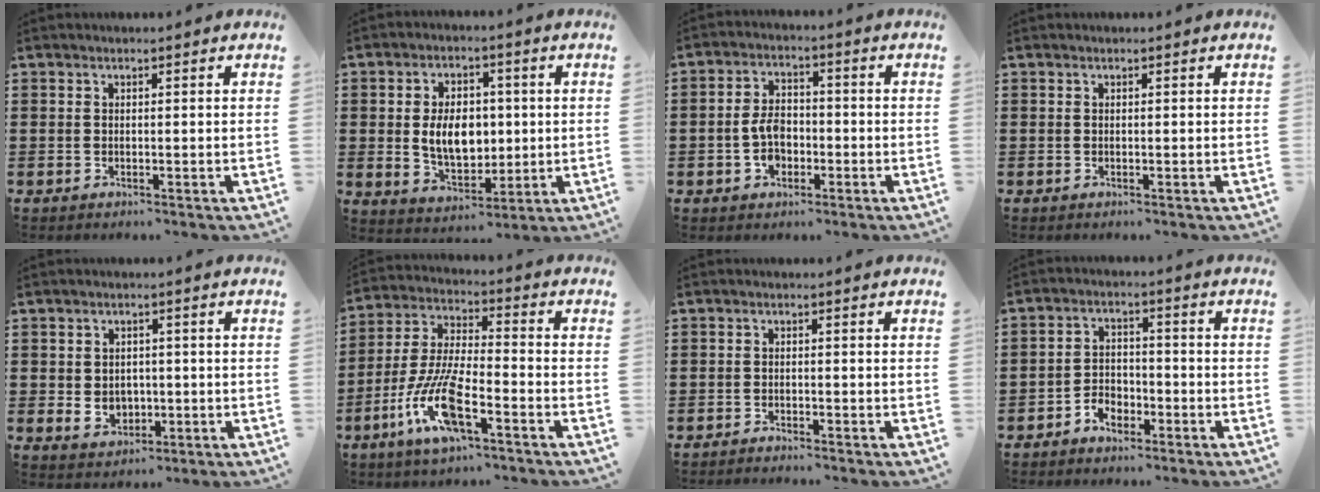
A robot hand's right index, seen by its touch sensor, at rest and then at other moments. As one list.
[{"total": 8.0, "force": [0.4, 5.4, 5.9], "torque": [-0.103, 0.006, 0.003]}, {"total": 5.2, "force": [-1.5, 3.4, 3.7], "torque": [-0.086, 0.002, -0.030]}, {"total": 0.0}, {"total": 3.4, "force": [-0.2, 3.0, 1.6], "torque": [-0.033, 0.005, -0.007]}, {"total": 11.3, "force": [-5.9, 2.6, 9.3], "torque": [-0.219, -0.013, -0.117]}, {"total": 1.2, "force": [-1.2, 0.0, -0.1], "torque": [-0.001, 0.003, -0.026]}, {"total": 3.3, "force": [-2.5, 2.0, 0.8], "torque": [-0.021, 0.010, -0.052]}]